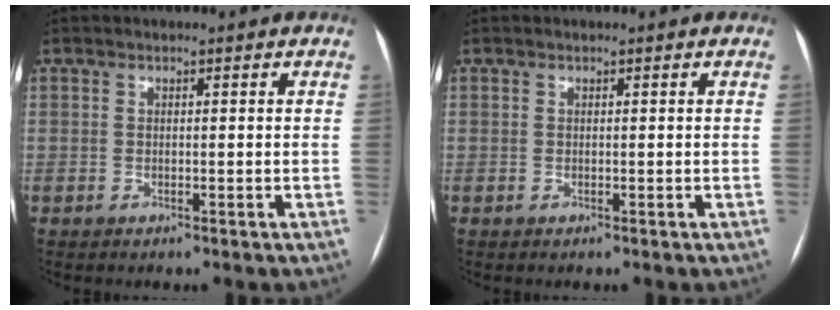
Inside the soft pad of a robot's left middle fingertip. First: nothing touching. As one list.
[{"total": 0.0}]